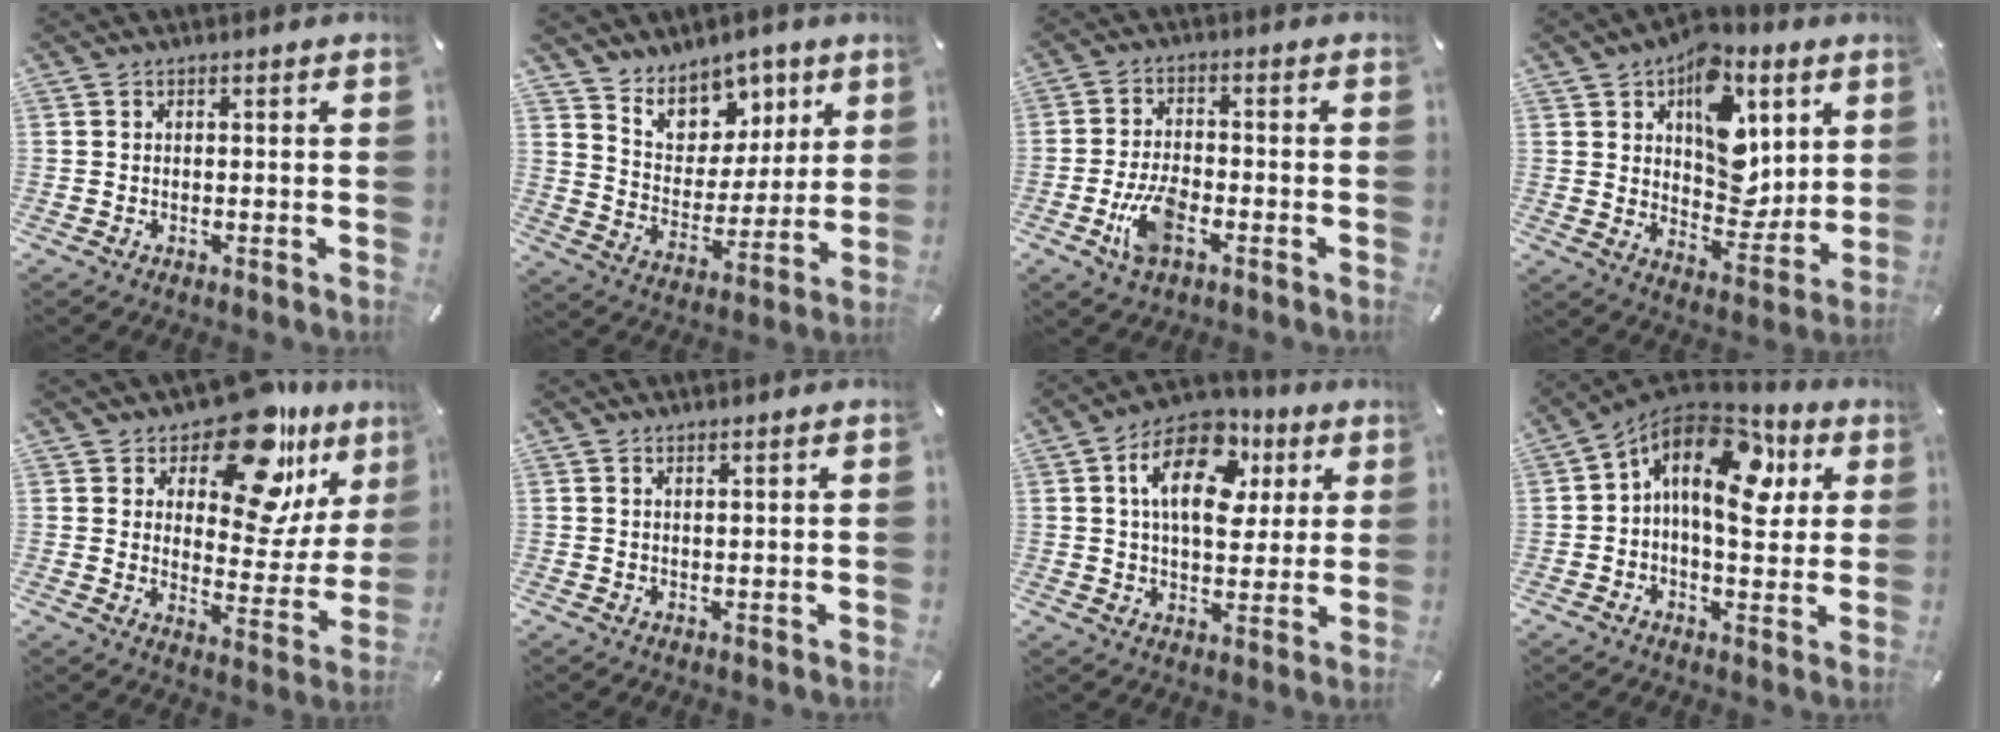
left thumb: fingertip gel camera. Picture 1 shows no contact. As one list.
[{"total": 10.7, "force": [7.4, 7.4, 1.9], "torque": [-0.029, -0.073, 0.138]}, {"total": 8.2, "force": [-3.4, 4.1, 6.2], "torque": [-0.136, 0.005, -0.061]}, {"total": 15.6, "force": [6.1, 10.8, 9.5], "torque": [-0.118, -0.042, 0.110]}, {"total": 18.0, "force": [13.1, 8.2, 9.3], "torque": [-0.138, -0.101, 0.221]}, {"total": 0.9, "force": [0.6, 0.0, 0.6], "torque": [-0.012, -0.001, 0.011]}, {"total": 15.8, "force": [5.5, 10.1, 10.8], "torque": [-0.171, -0.007, 0.096]}, {"total": 18.4, "force": [5.4, 10.2, 14.2], "torque": [-0.236, -0.022, 0.083]}]